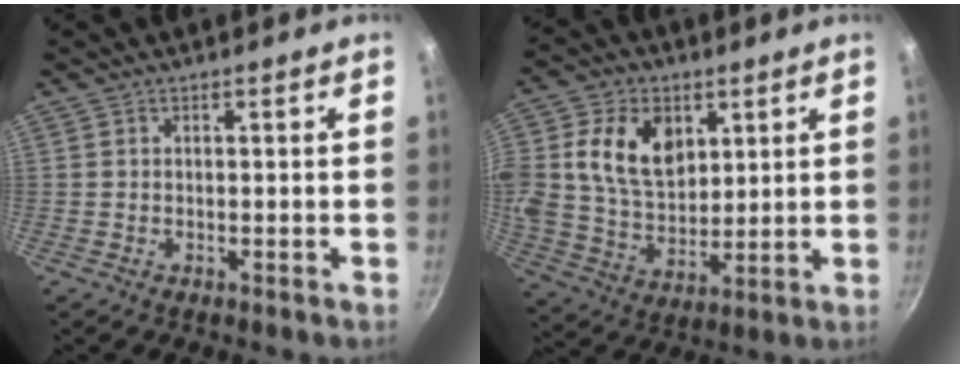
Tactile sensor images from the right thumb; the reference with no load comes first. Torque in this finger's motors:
{"motor_torque": [2.44, 2.57, 2.35, 0.14, 0.85]}